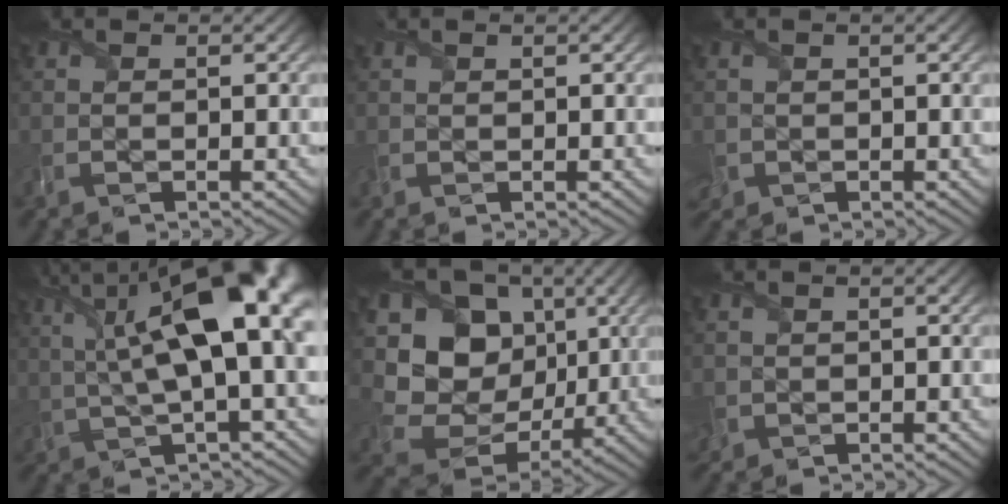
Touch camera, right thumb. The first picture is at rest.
{"total": 1.3, "force": [0.8, 0.6, 0.9], "torque": [-0.027, 0.005, 0.019]}
{"total": 2.6, "force": [-0.3, 2.3, 1.0], "torque": [-0.040, -0.010, -0.010]}
{"total": 16.6, "force": [4.4, 7.1, 14.3], "torque": [-0.257, 0.014, 0.072]}
{"total": 15.6, "force": [1.7, 12.9, 8.7], "torque": [-0.226, -0.002, 0.035]}
{"total": 2.4, "force": [0.1, 2.1, 1.0], "torque": [-0.041, -0.008, -0.002]}